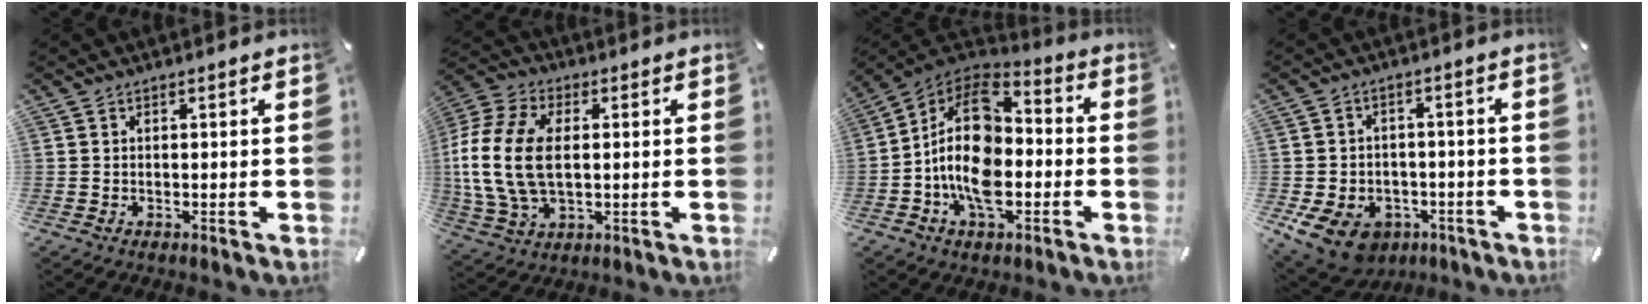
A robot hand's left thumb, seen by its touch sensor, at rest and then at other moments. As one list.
[{"total": 15.9, "force": [0.6, 10.4, 12.1], "torque": [-0.279, 0.001, 0.009]}, {"total": 17.7, "force": [-3.4, 11.4, 13.1], "torque": [-0.254, 0.016, -0.064]}, {"total": 10.8, "force": [-5.9, 7.6, 4.9], "torque": [-0.104, 0.040, -0.102]}]